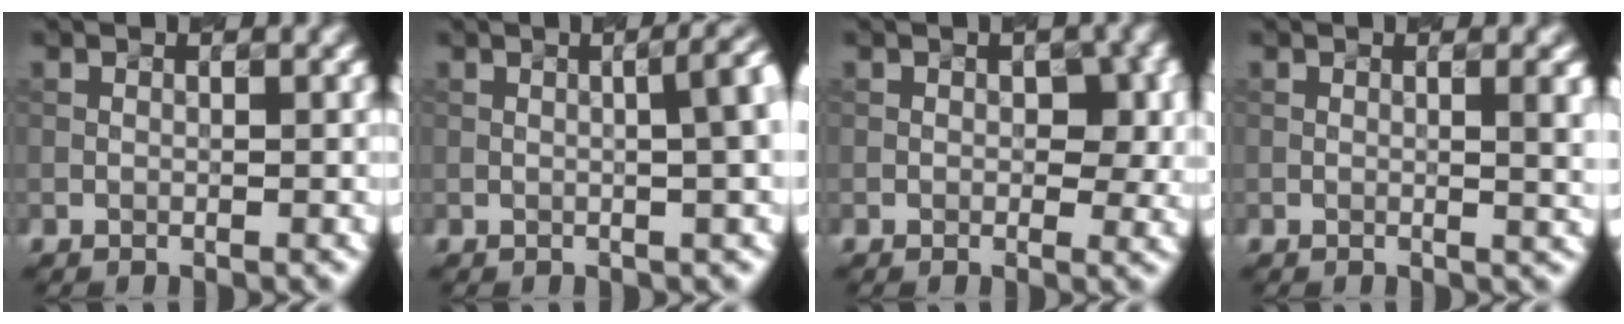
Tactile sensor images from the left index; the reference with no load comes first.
{"total": 6.1, "force": [1.0, 2.6, 5.4], "torque": [-0.018, 0.044, -0.001]}
{"total": 2.9, "force": [0.1, 1.7, 2.4], "torque": [-0.025, -0.001, 0.007]}
{"total": 2.9, "force": [0.4, 0.9, 2.7], "torque": [-0.024, 0.004, 0.009]}